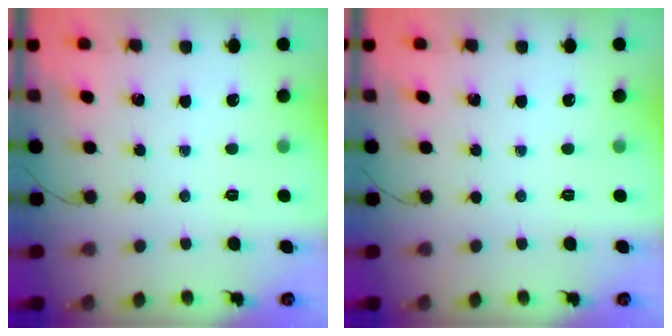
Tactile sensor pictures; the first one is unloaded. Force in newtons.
{"total": 0.0}